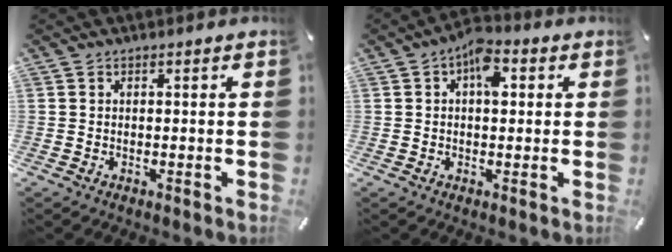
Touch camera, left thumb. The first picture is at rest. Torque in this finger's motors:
{"motor_torque": [0.62, 0.62, 0.74, -0.31, 0.23]}